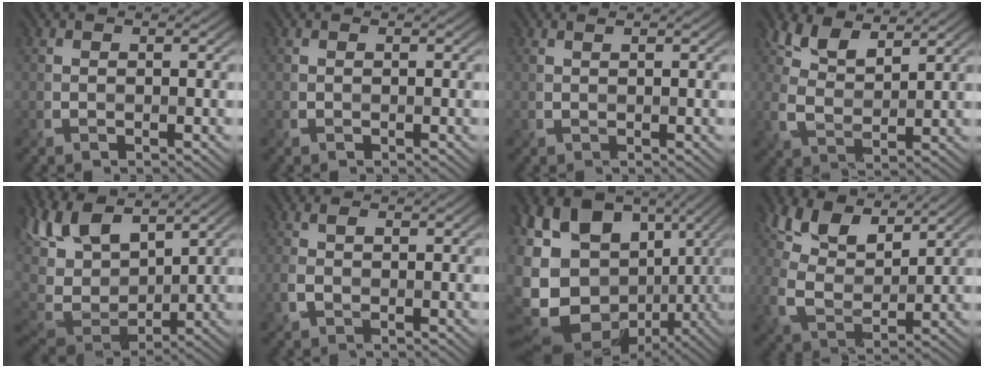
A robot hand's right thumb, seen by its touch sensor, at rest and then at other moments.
{"total": 0.0}
{"total": 0.7, "force": [0.5, -0.2, 0.4], "torque": [-0.014, 0.002, 0.011]}
{"total": 5.2, "force": [3.8, 1.8, 3.1], "torque": [-0.076, 0.000, 0.078]}
{"total": 11.1, "force": [5.4, 5.3, 8.1], "torque": [-0.205, 0.013, 0.099]}
{"total": 1.7, "force": [-0.5, 0.8, 1.4], "torque": [-0.032, 0.001, -0.014]}
{"total": 17.6, "force": [-0.9, 13.5, 11.3], "torque": [-0.251, -0.009, 0.005]}
{"total": 7.5, "force": [5.1, 3.1, 4.5], "torque": [-0.102, 0.001, 0.101]}